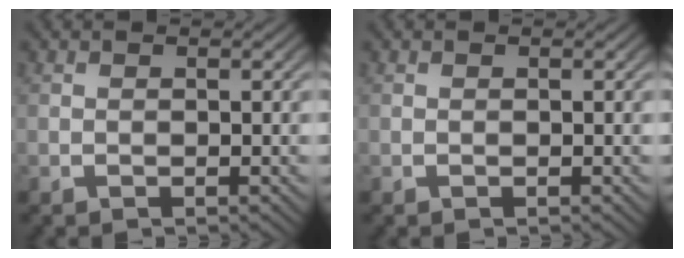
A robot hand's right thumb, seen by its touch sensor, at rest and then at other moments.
{"total": 0.0}